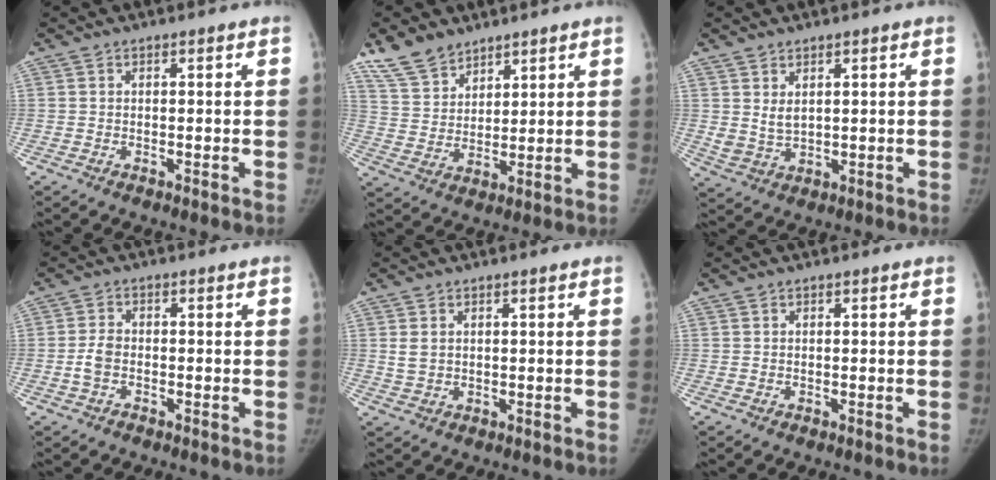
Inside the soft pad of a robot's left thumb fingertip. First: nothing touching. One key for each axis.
{"total": 8.5, "fx": 6.7, "fy": 4.6, "fz": 2.4, "tx": -0.027, "ty": -0.032, "tz": 0.139}
{"total": 3.4, "fx": 1.4, "fy": 2.0, "fz": 2.3, "tx": -0.041, "ty": -0.014, "tz": 0.038}
{"total": 3.0, "fx": -1.2, "fy": 2.0, "fz": 1.9, "tx": -0.041, "ty": 0.012, "tz": -0.027}
{"total": 2.5, "fx": 0.7, "fy": 1.8, "fz": 1.6, "tx": -0.026, "ty": -0.004, "tz": 0.021}
{"total": 0.0}